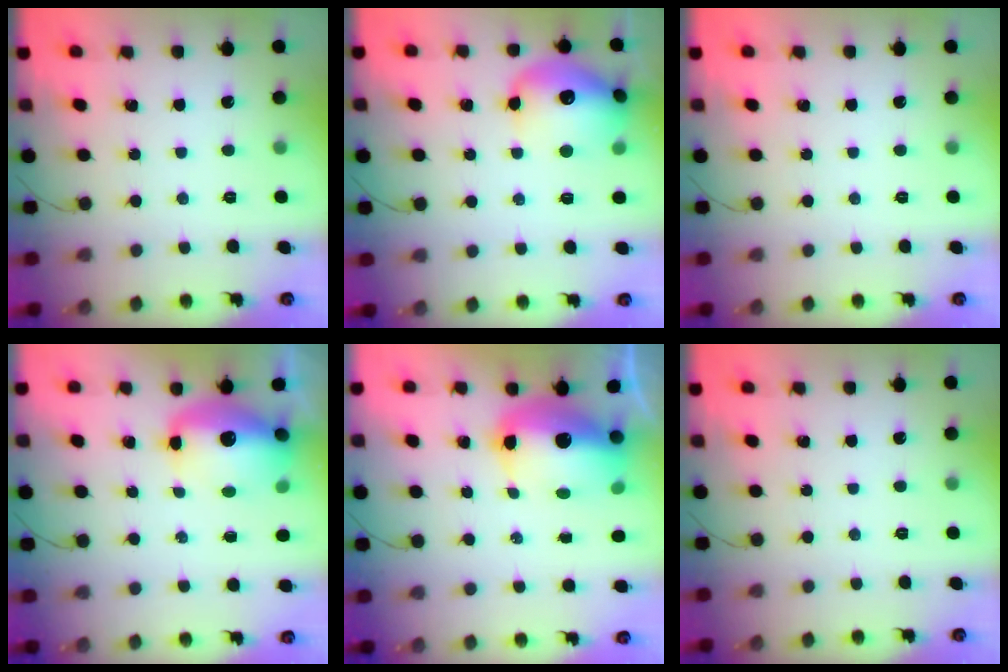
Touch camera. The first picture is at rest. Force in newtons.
{"total": 16.2, "press": 16.1, "slide": 1.8}
{"total": 0.0}
{"total": 13.8, "press": 12.5, "slide": 5.9}
{"total": 11.6, "press": 11.4, "slide": 2.2}
{"total": 0.0}